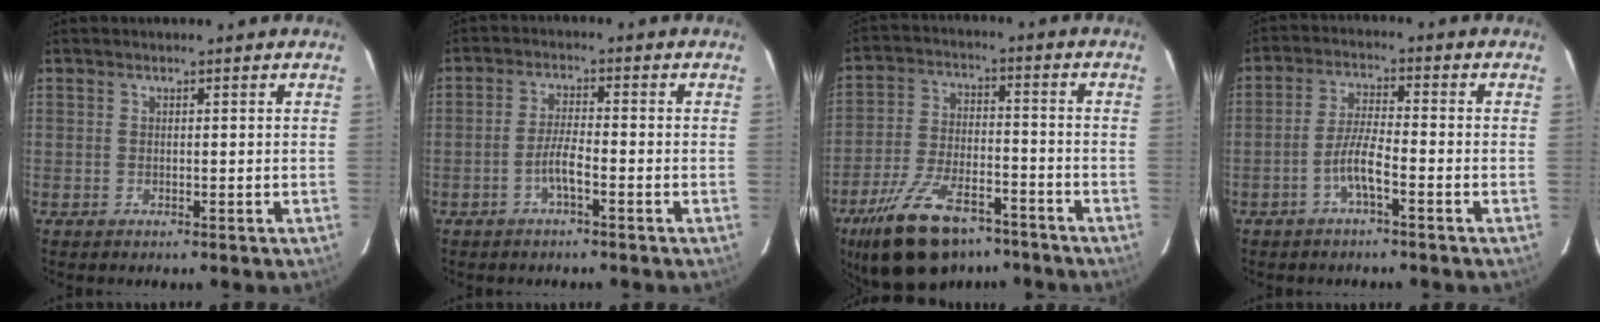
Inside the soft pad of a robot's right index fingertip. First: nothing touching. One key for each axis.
{"total": 3.8, "fx": -2.0, "fy": 0.5, "fz": 3.1, "tx": -0.068, "ty": 0.005, "tz": -0.040}
{"total": 17.7, "fx": -12.5, "fy": 8.0, "fz": 9.7, "tx": -0.203, "ty": -0.017, "tz": -0.207}
{"total": 5.0, "fx": -2.7, "fy": 0.6, "fz": 4.2, "tx": -0.089, "ty": 0.007, "tz": -0.052}